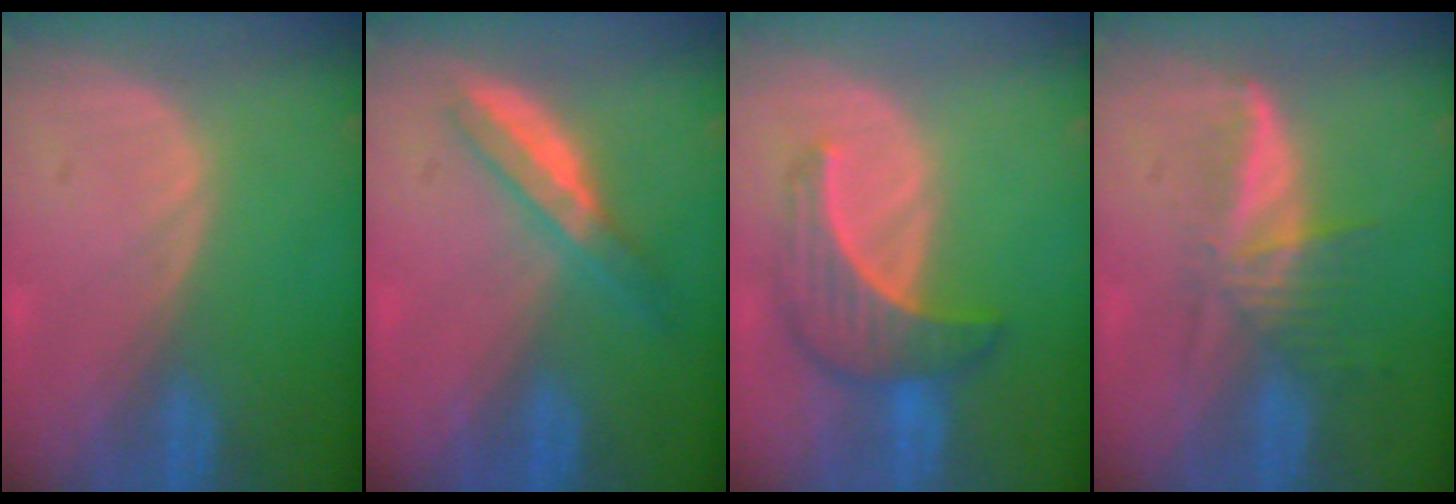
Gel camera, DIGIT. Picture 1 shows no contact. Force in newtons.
{"total": 5.2, "press": 4.6, "slide": 2.4}
{"total": 6.7, "press": 6.7, "slide": 0.7}
{"total": 6.0, "press": 5.3, "slide": 2.7}